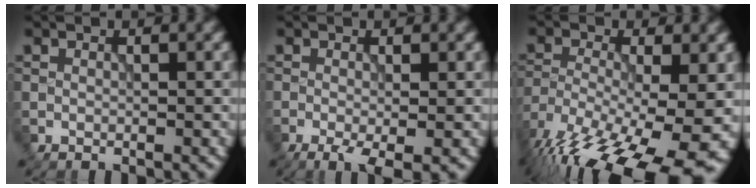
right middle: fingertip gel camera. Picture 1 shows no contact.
{"total": 3.1, "force": [-1.3, 0.7, 2.8], "torque": [-0.050, -0.008, -0.024]}
{"total": 16.0, "force": [-9.7, 5.4, 11.6], "torque": [-0.219, -0.026, -0.146]}